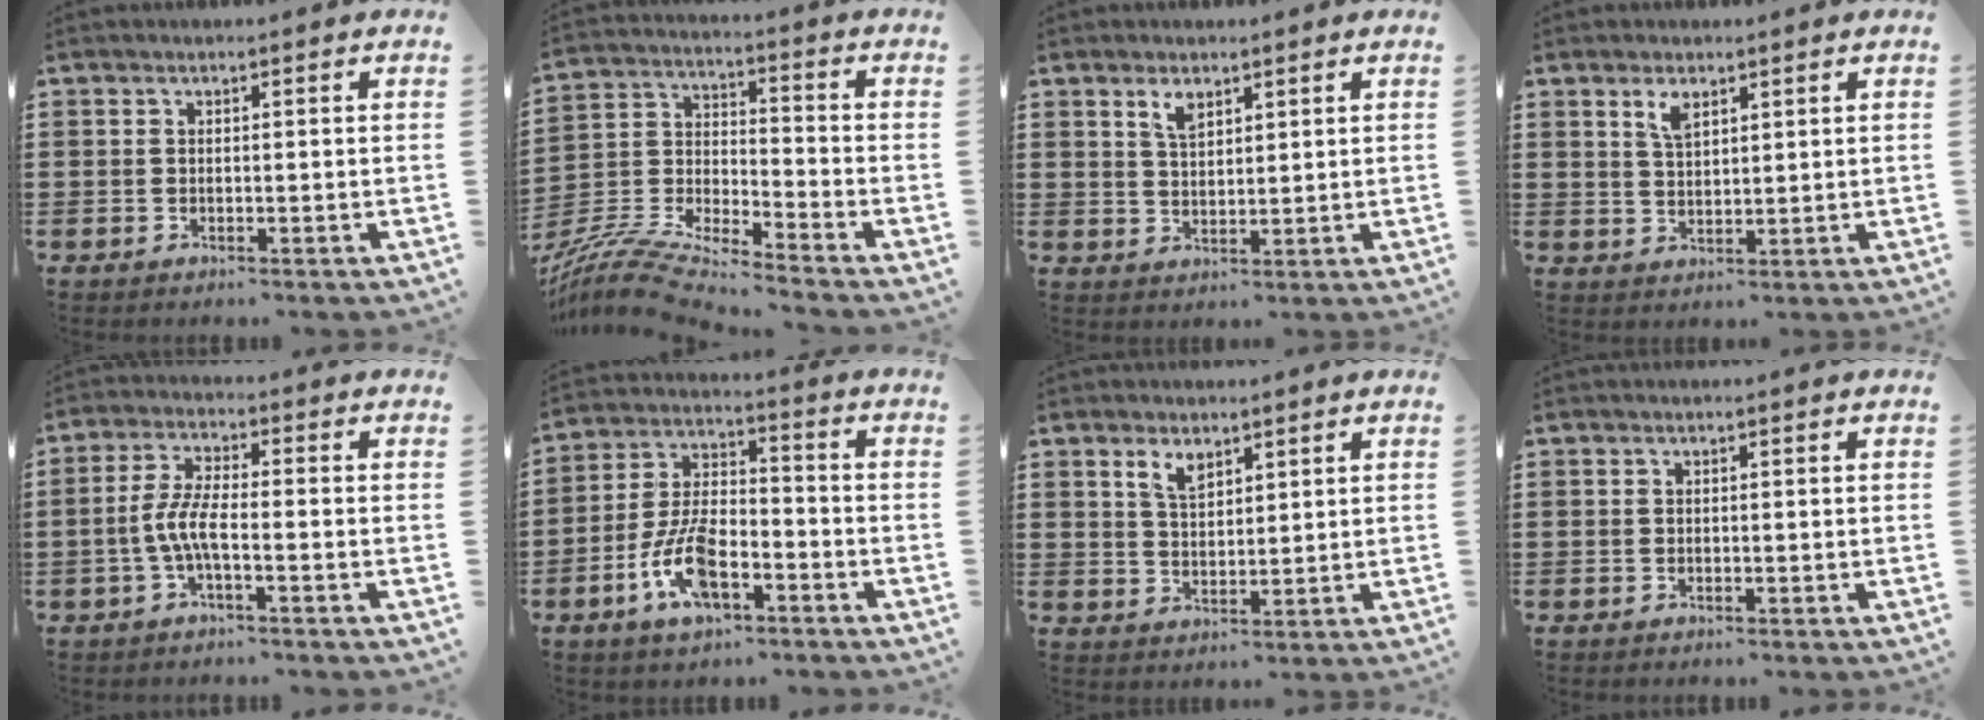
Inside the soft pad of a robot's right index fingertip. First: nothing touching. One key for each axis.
{"total": 9.3, "fx": -8.7, "fy": 0.4, "fz": 3.1, "tx": -0.083, "ty": -0.003, "tz": -0.180}
{"total": 2.9, "fx": 2.0, "fy": 1.3, "fz": 1.6, "tx": -0.038, "ty": 0.005, "tz": 0.036}
{"total": 3.0, "fx": 2.0, "fy": 1.3, "fz": 1.8, "tx": -0.042, "ty": 0.003, "tz": 0.037}
{"total": 5.3, "fx": -1.8, "fy": 1.3, "fz": 4.9, "tx": -0.121, "ty": -0.010, "tz": -0.043}
{"total": 9.3, "fx": -4.1, "fy": 4.1, "fz": 7.2, "tx": -0.165, "ty": -0.002, "tz": -0.076}
{"total": 3.4, "fx": 2.4, "fy": 1.6, "fz": 1.8, "tx": -0.042, "ty": 0.004, "tz": 0.045}
{"total": 0.0}